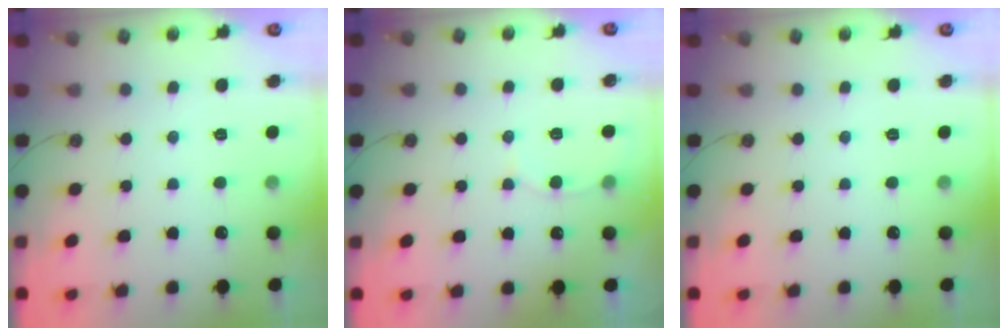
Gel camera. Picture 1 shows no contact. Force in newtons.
{"total": 5.0, "press": 5.0, "slide": 0.5}
{"total": 0.0}